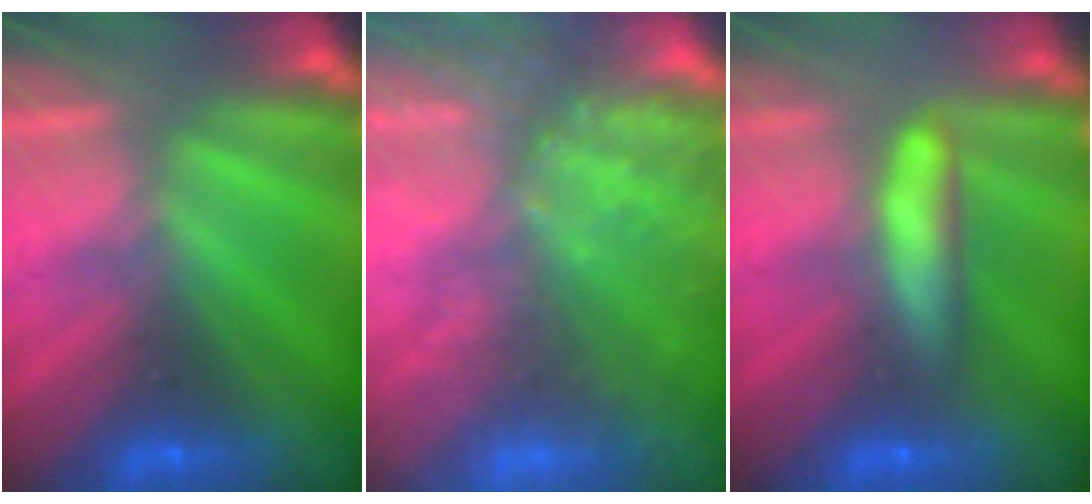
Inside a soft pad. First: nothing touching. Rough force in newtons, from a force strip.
{"total": 8.3}
{"total": 10.8}